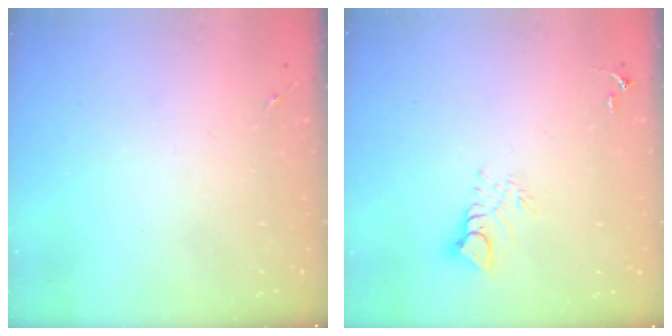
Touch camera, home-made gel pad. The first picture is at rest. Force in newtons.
{"total": 6.3, "press": 6.3, "slide": 0.7}